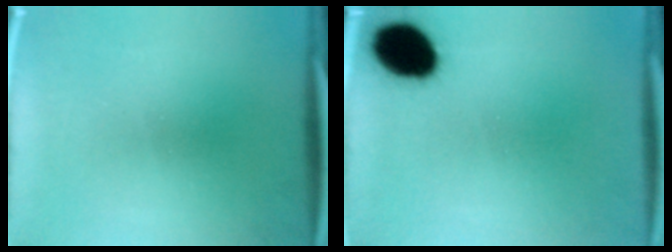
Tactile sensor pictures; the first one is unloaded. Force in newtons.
{"total": 12.0}